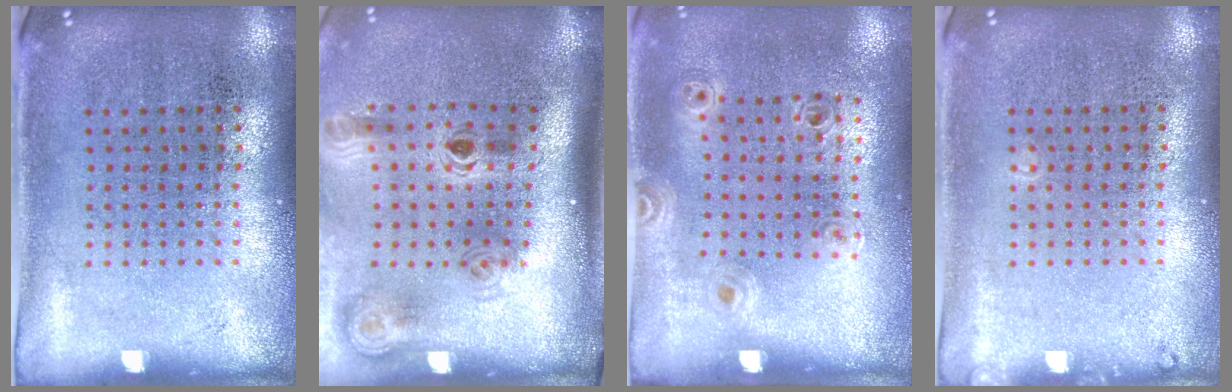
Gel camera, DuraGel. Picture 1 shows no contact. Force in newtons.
{"total": 2.1, "press": 1.4, "slide": 1.6}
{"total": 0.9, "press": 0.8, "slide": 0.3}
{"total": 0.7, "press": 0.7, "slide": 0.2}